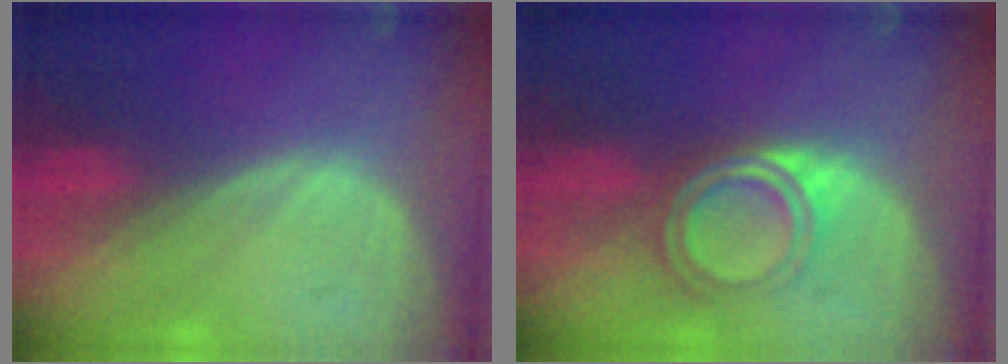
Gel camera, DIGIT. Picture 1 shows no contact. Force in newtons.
{"total": 5.3, "press": 5.0, "slide": 1.8}